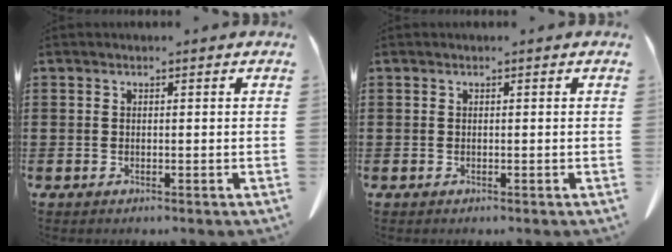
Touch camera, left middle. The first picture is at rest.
{"total": 0.0}